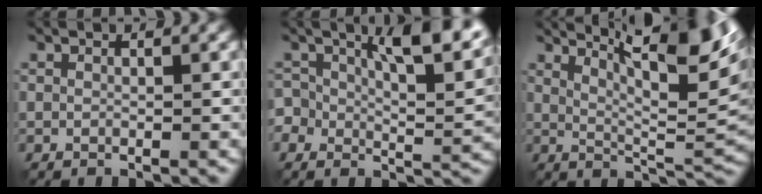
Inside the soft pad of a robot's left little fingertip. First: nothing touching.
{"total": 7.3, "force": [2.6, 3.8, 5.7], "torque": [-0.085, 0.000, 0.028]}
{"total": 11.5, "force": [6.2, 2.5, 9.3], "torque": [-0.138, 0.021, 0.098]}